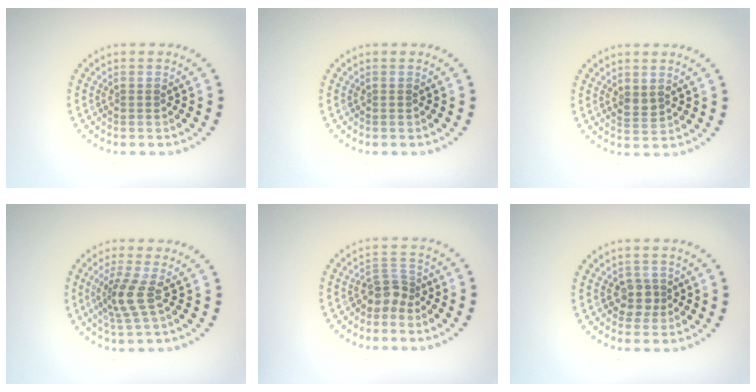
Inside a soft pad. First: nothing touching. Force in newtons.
{"total": 0.0}
{"total": 1.2, "press": 1.2, "slide": 0.4}
{"total": 3.0, "press": 2.2, "slide": 2.0}
{"total": 2.4, "press": 1.7, "slide": 1.7}
{"total": 2.0, "press": 1.7, "slide": 1.1}